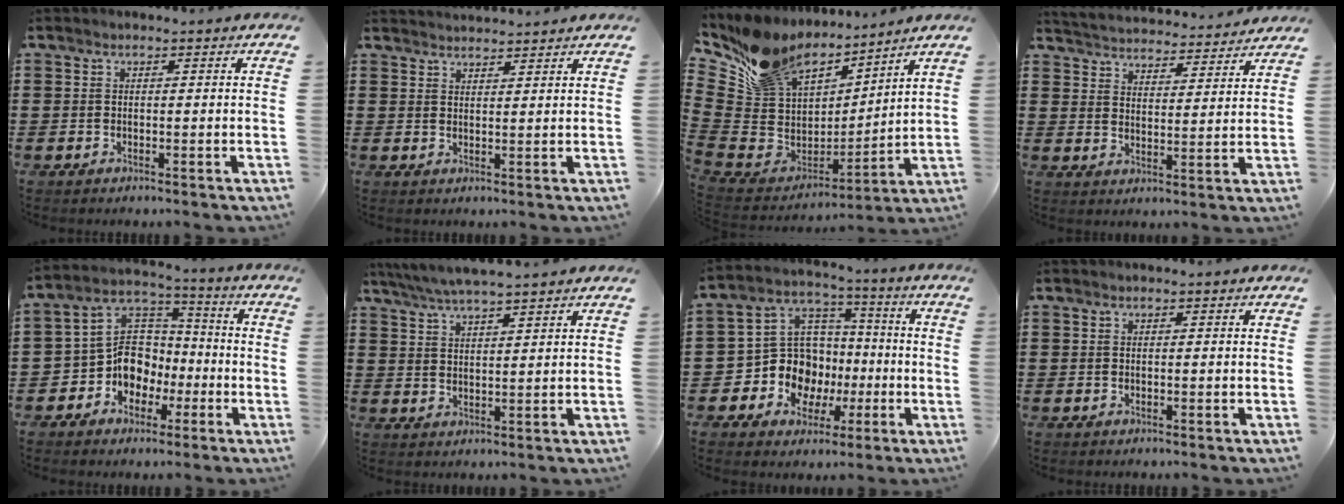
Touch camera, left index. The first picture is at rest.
{"total": 2.0, "force": [2.0, -0.1, -0.2], "torque": [-0.001, -0.002, 0.039]}
{"total": 10.6, "force": [8.8, 5.5, 2.3], "torque": [-0.104, -0.056, 0.167]}
{"total": 3.9, "force": [3.9, 0.0, -0.5], "torque": [-0.013, -0.032, 0.063]}
{"total": 8.3, "force": [-3.1, 7.4, 2.3], "torque": [-0.084, 0.005, -0.062]}
{"total": 4.2, "force": [3.8, -0.3, 1.9], "torque": [-0.047, -0.014, 0.066]}
{"total": 11.2, "force": [-2.7, 10.2, 3.6], "torque": [-0.121, 0.010, -0.042]}
{"total": 0.0}